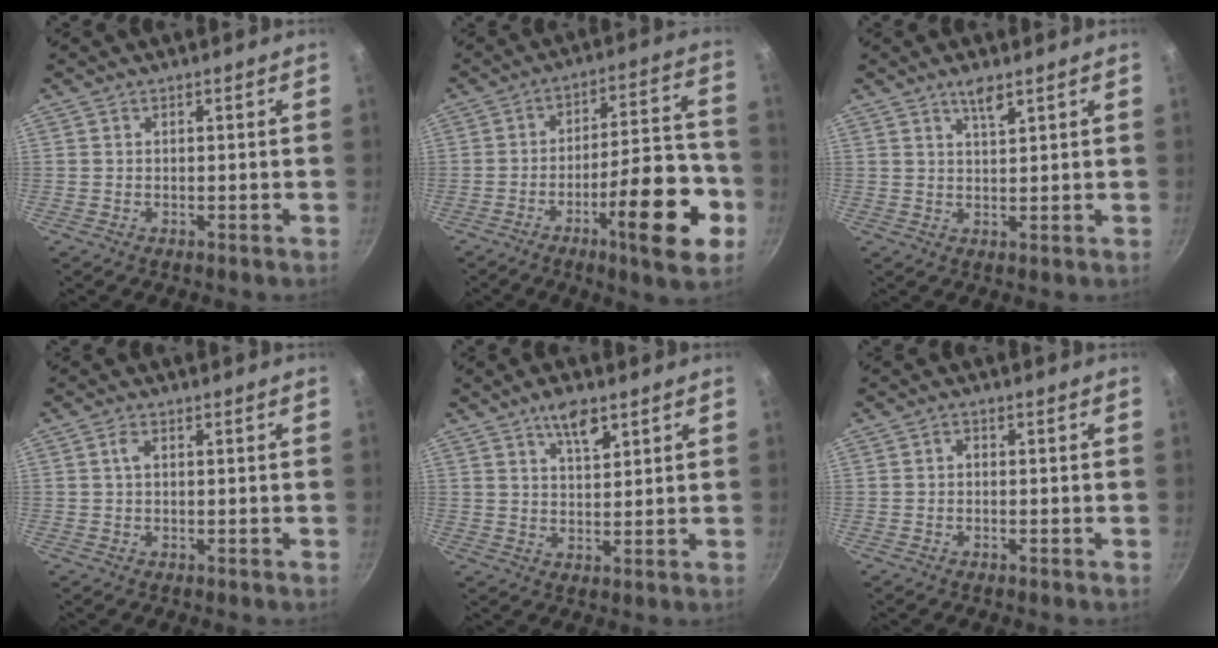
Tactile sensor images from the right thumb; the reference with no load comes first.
{"total": 18.1, "force": [-7.4, 4.8, 15.8], "torque": [-0.200, 0.046, -0.110]}
{"total": 3.4, "force": [2.2, 0.8, 2.5], "torque": [-0.042, -0.012, 0.042]}
{"total": 1.6, "force": [0.3, 0.7, 1.4], "torque": [-0.031, 0.005, 0.005]}
{"total": 5.6, "force": [3.4, 2.2, 4.0], "torque": [-0.060, -0.015, 0.057]}
{"total": 1.0, "force": [-0.4, 0.6, 0.7], "torque": [-0.015, 0.007, -0.009]}